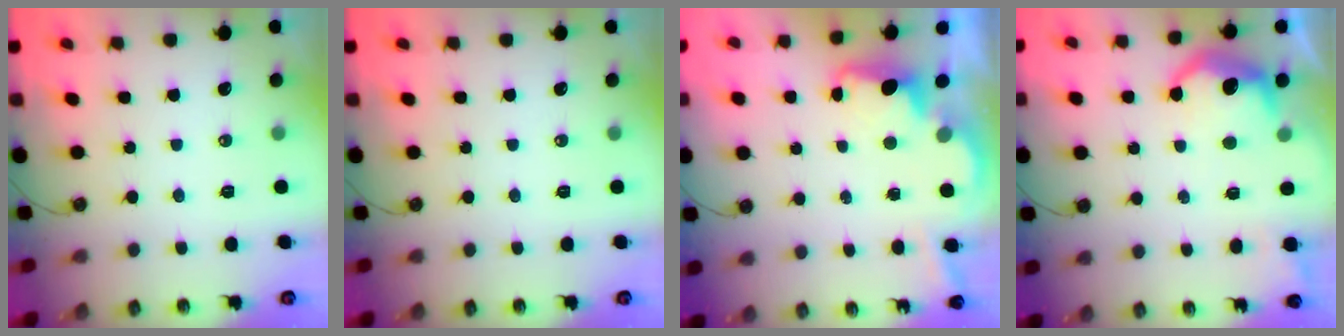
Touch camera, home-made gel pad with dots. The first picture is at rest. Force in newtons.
{"total": 0.0}
{"total": 3.6, "press": 3.5, "slide": 0.8}
{"total": 9.8, "press": 9.8, "slide": 0.7}